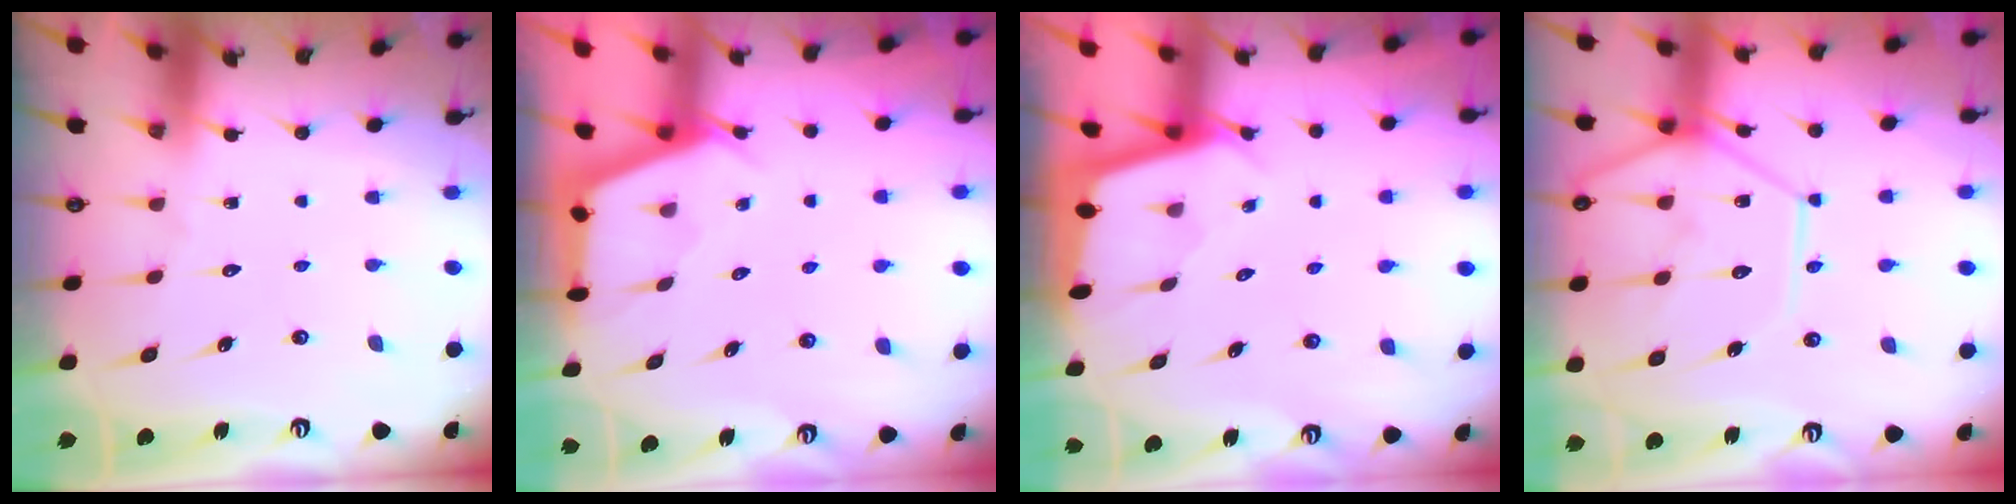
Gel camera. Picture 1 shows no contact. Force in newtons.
{"total": 2.7, "press": 2.7, "slide": 0.3}
{"total": 2.0, "press": 2.0, "slide": 0.2}
{"total": 14.8, "press": 14.7, "slide": 1.4}